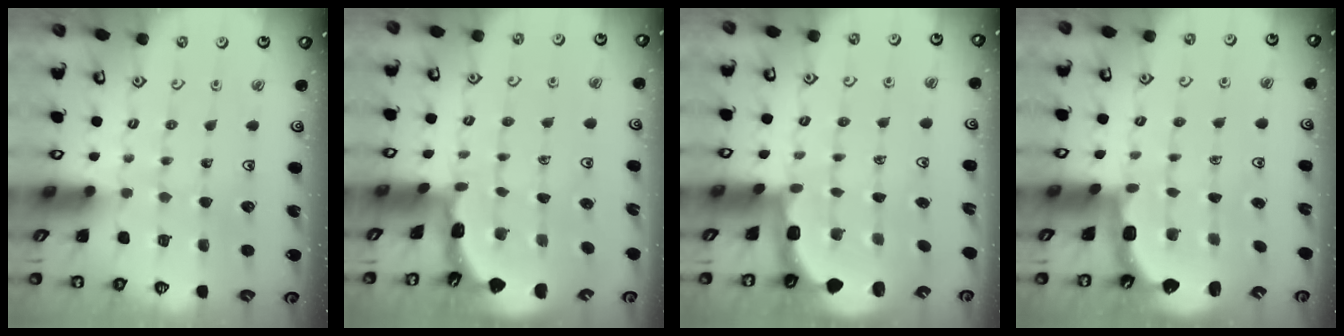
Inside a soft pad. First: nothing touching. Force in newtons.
{"total": 1.7, "press": 1.7, "slide": 0.1}
{"total": 2.8, "press": 2.0, "slide": 2.0}
{"total": 2.6, "press": 2.3, "slide": 1.3}